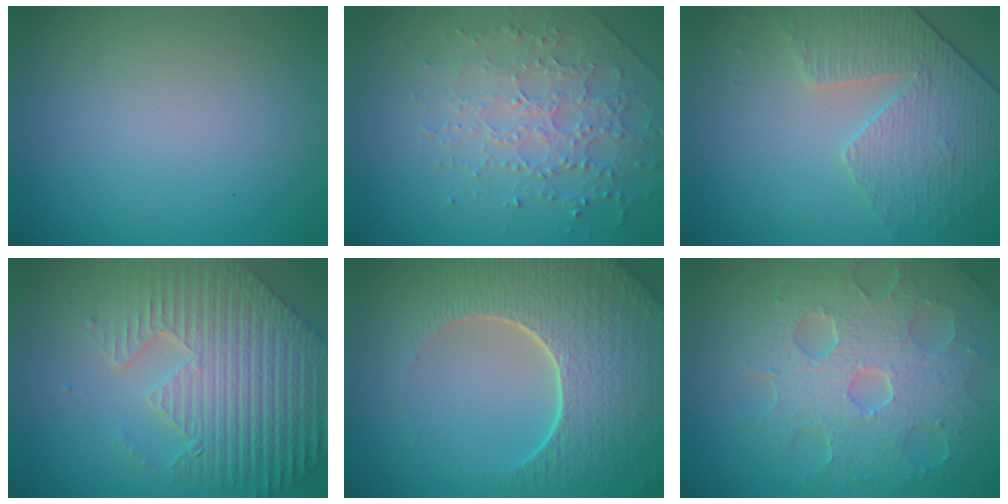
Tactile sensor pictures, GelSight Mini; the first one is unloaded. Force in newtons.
{"total": 3.0, "press": 2.8, "slide": 1.1}
{"total": 4.2, "press": 3.7, "slide": 2.1}
{"total": 9.4, "press": 6.5, "slide": 6.8}
{"total": 8.6, "press": 6.4, "slide": 5.7}
{"total": 8.6, "press": 5.8, "slide": 6.4}